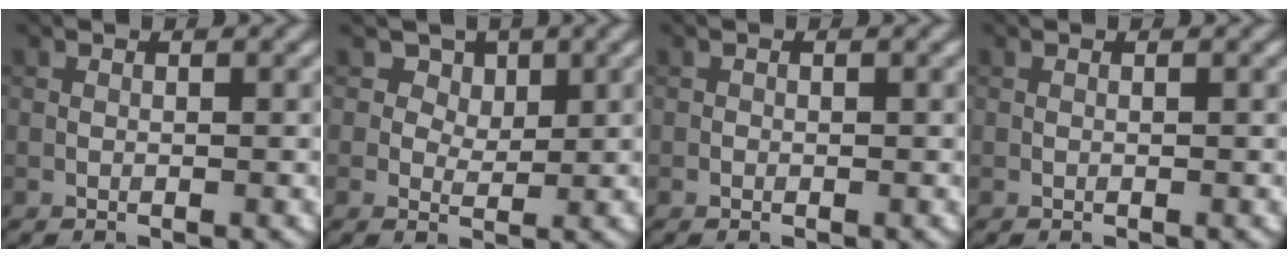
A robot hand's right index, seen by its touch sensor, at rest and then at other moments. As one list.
[{"total": 3.3, "force": [1.8, 2.2, 1.5], "torque": [-0.027, -0.006, 0.023]}, {"total": 0.0}, {"total": 0.0}]